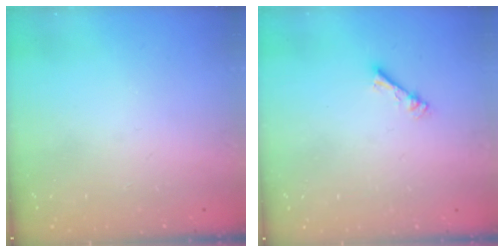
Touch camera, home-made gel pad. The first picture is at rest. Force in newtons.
{"total": 2.3, "press": 2.2, "slide": 0.4}